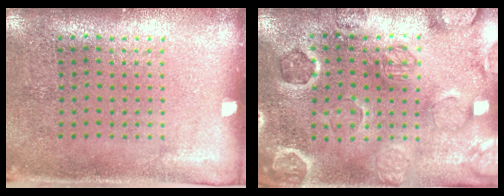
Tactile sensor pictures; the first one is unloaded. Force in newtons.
{"total": 1.6, "press": 1.6, "slide": 0.2}